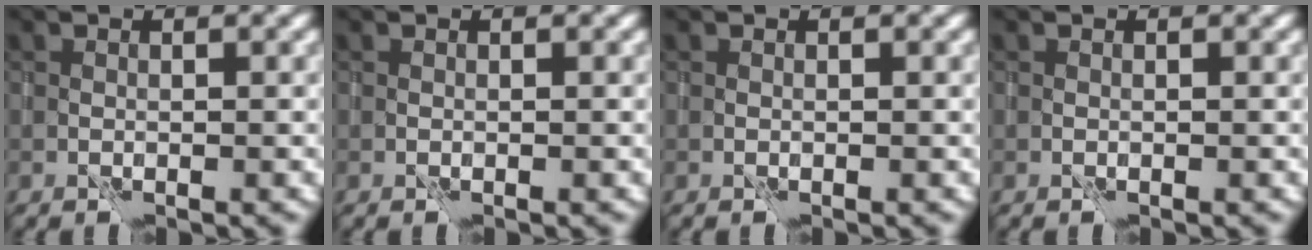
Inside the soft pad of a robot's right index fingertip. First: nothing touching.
{"total": 0.0}
{"total": 0.0}
{"total": 0.0}